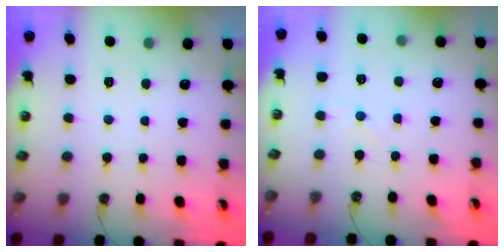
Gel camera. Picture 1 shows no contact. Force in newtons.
{"total": 3.7, "press": 3.6, "slide": 0.4}